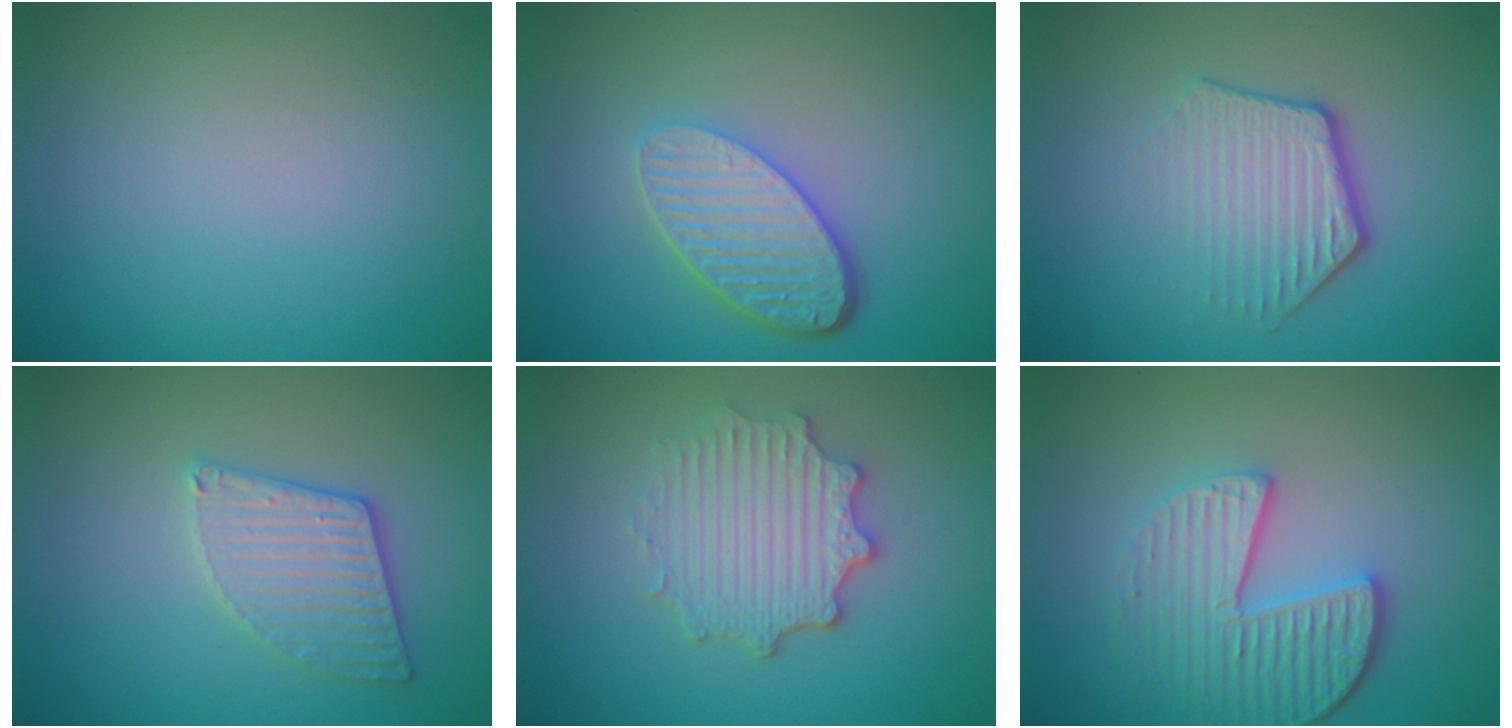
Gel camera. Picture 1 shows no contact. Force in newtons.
{"total": 5.3, "press": 3.8, "slide": 3.6}
{"total": 3.8, "press": 2.9, "slide": 2.5}
{"total": 3.4, "press": 3.4, "slide": 0.5}
{"total": 4.5, "press": 3.8, "slide": 2.4}
{"total": 4.6, "press": 3.9, "slide": 2.5}